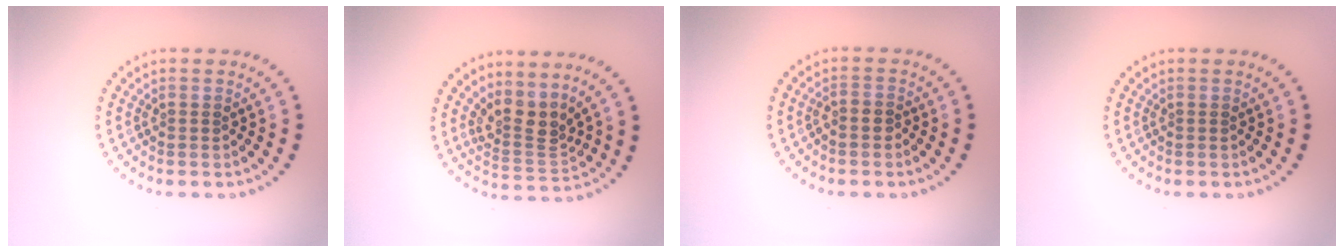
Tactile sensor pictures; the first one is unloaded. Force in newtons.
{"total": 3.2, "press": 2.2, "slide": 2.3}
{"total": 1.0, "press": 0.8, "slide": 0.7}
{"total": 0.0}